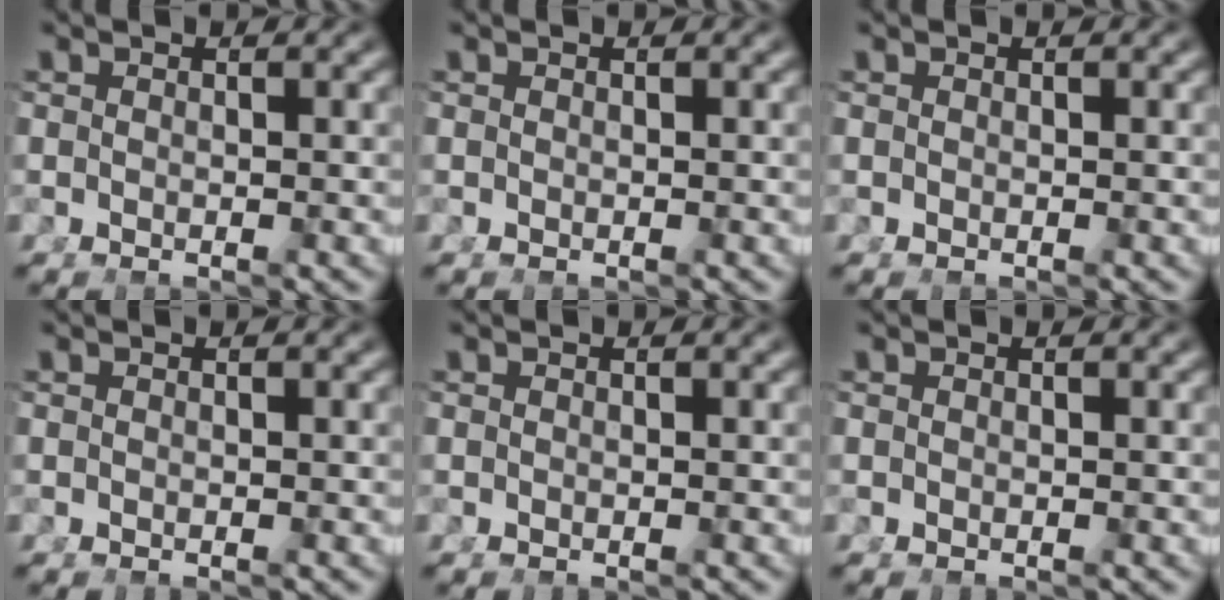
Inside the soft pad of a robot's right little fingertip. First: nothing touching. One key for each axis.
{"total": 0.0}
{"total": 0.0}
{"total": 0.0}
{"total": 0.0}
{"total": 0.0}